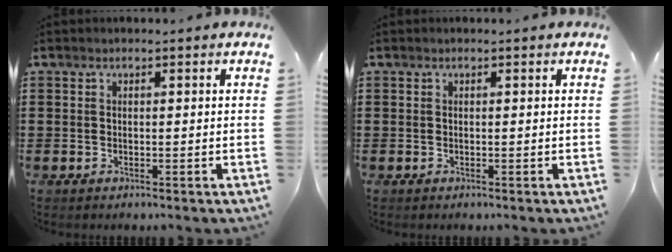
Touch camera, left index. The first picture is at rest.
{"total": 0.0}